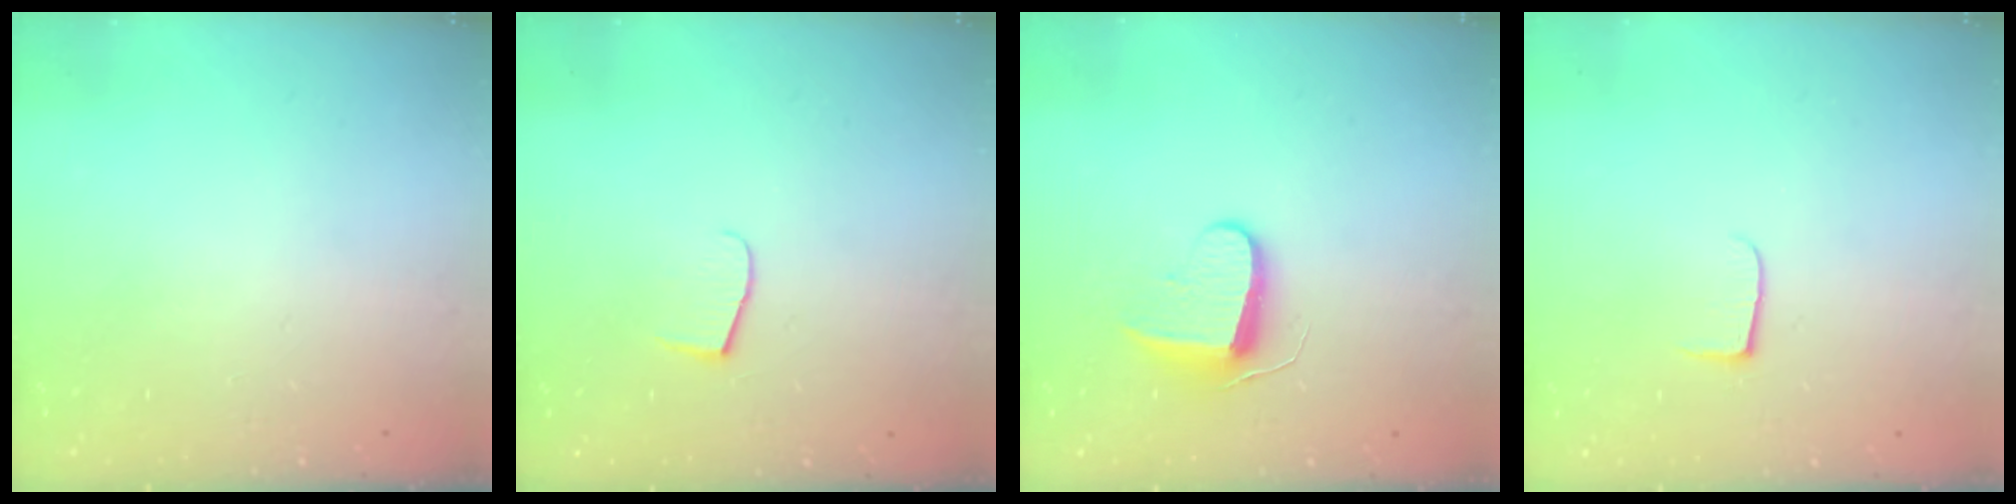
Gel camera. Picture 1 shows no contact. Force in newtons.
{"total": 5.5, "press": 5.5, "slide": 0.6}
{"total": 9.6, "press": 9.5, "slide": 0.7}
{"total": 5.6, "press": 5.5, "slide": 0.7}